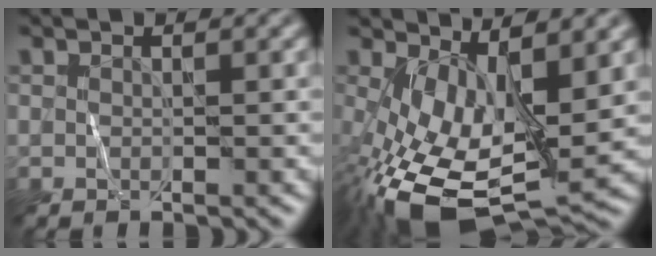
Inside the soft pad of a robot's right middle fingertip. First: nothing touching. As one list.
[{"total": 9.7, "force": [-1.3, 4.8, 8.4], "torque": [-0.176, -0.022, -0.016]}]